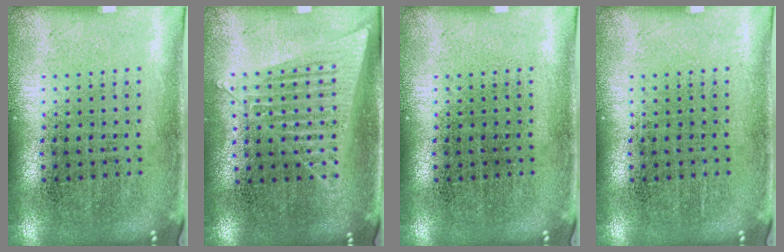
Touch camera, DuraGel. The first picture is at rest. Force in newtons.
{"total": 1.2, "press": 1.2, "slide": 0.4}
{"total": 0.0}
{"total": 0.0}